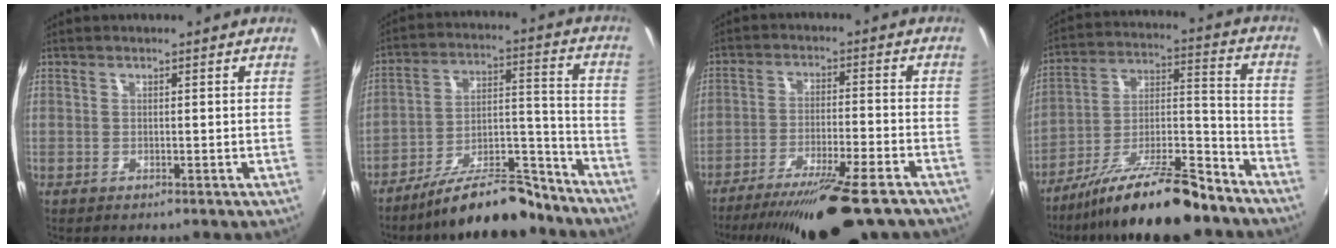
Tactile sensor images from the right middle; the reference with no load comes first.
{"total": 16.4, "force": [-13.7, 4.4, 8.0], "torque": [-0.137, 0.022, -0.201]}
{"total": 17.4, "force": [-14.0, 2.3, 10.1], "torque": [-0.186, -0.033, -0.215]}
{"total": 17.8, "force": [-13.6, 3.5, 10.9], "torque": [-0.192, -0.001, -0.220]}